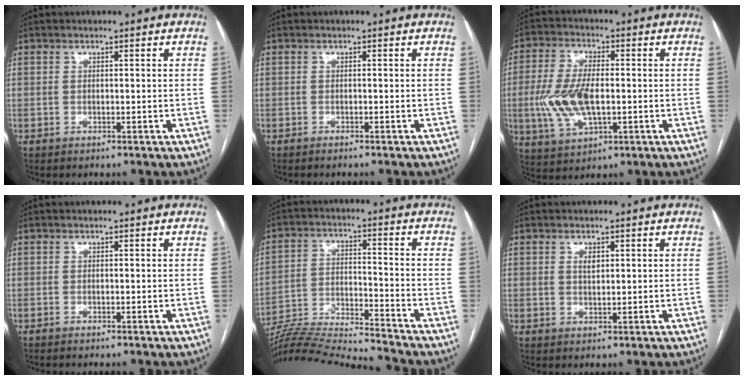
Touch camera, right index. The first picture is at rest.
{"total": 1.3, "force": [-1.1, -0.1, 0.6], "torque": [-0.007, 0.000, -0.013]}
{"total": 10.5, "force": [-1.3, 4.5, 9.4], "torque": [-0.209, 0.003, -0.018]}
{"total": 0.9, "force": [-0.8, -0.1, 0.3], "torque": [-0.002, 0.000, -0.012]}
{"total": 15.5, "force": [-14.9, -2.3, 3.9], "torque": [-0.066, 0.004, -0.256]}
{"total": 1.7, "force": [0.6, 0.8, 1.3], "torque": [-0.023, 0.000, 0.013]}